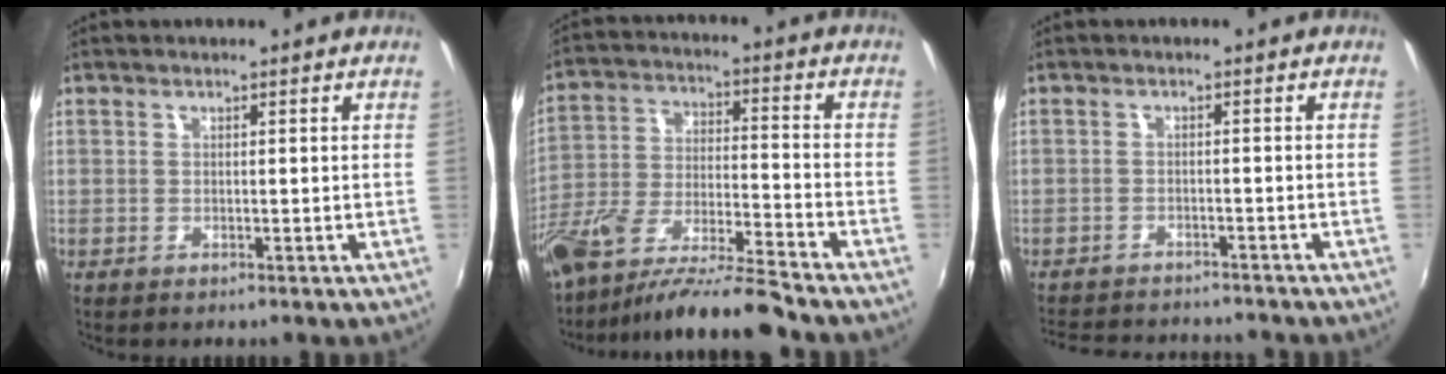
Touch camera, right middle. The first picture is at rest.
{"total": 15.3, "force": [-12.7, 1.3, 8.4], "torque": [-0.173, -0.025, -0.232]}
{"total": 11.3, "force": [-10.3, 2.7, 3.9], "torque": [-0.095, -0.009, -0.151]}